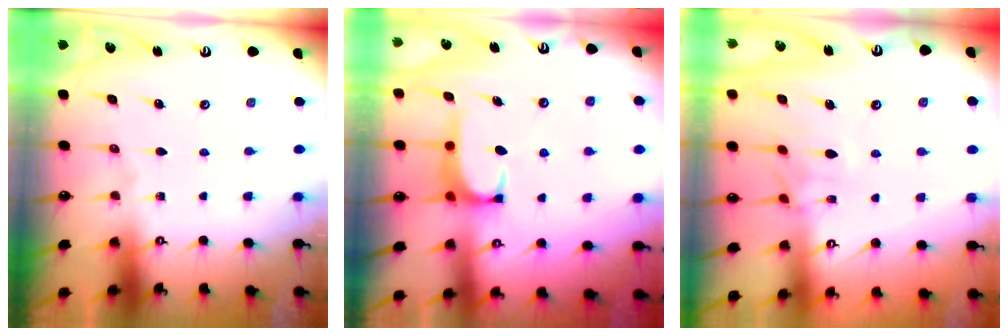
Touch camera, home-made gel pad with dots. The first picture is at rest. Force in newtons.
{"total": 1.7, "press": 1.5, "slide": 0.8}
{"total": 1.0, "press": 0.4, "slide": 0.9}